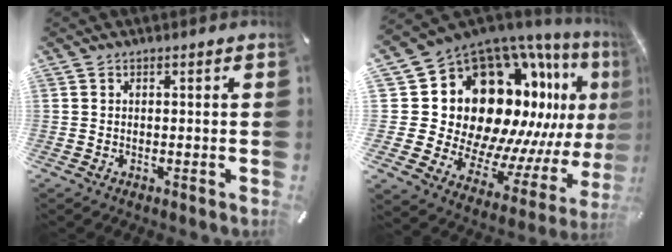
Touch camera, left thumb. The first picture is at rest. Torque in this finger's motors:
{"motor_torque": [1.94, 3.07, 1.62, -1.15, 0.49]}